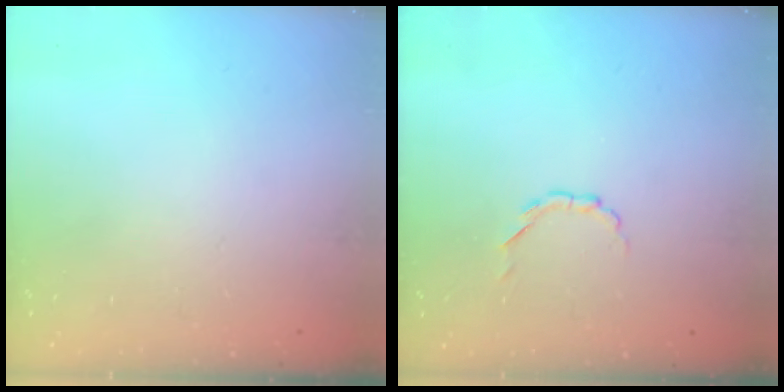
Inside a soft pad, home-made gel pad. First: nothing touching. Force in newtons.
{"total": 2.6, "press": 2.4, "slide": 0.9}